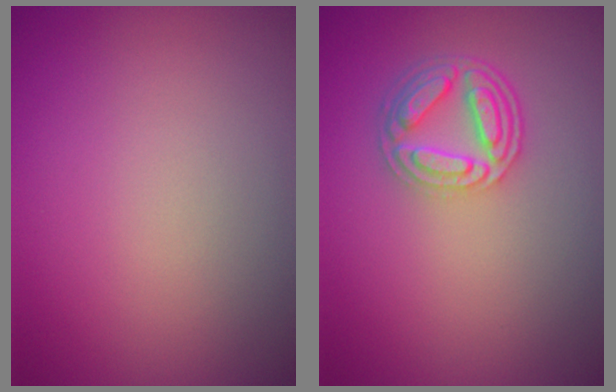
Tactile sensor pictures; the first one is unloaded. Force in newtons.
{"total": 4.5, "press": 3.5, "slide": 2.8}